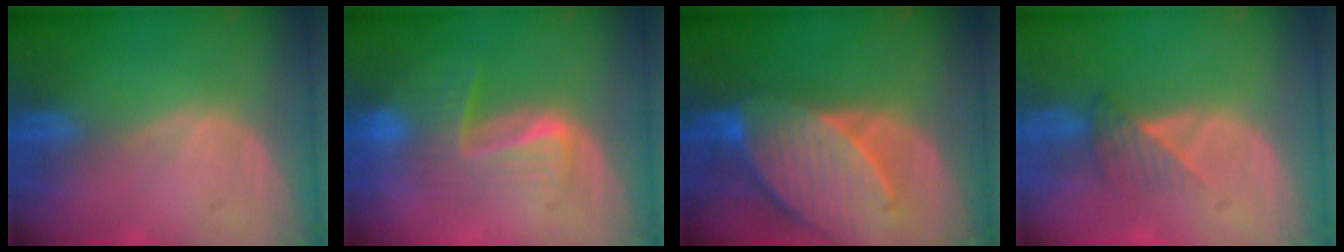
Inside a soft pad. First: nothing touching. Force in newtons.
{"total": 6.4, "press": 6.2, "slide": 1.5}
{"total": 10.4, "press": 9.1, "slide": 5.0}
{"total": 3.4, "press": 3.1, "slide": 1.5}